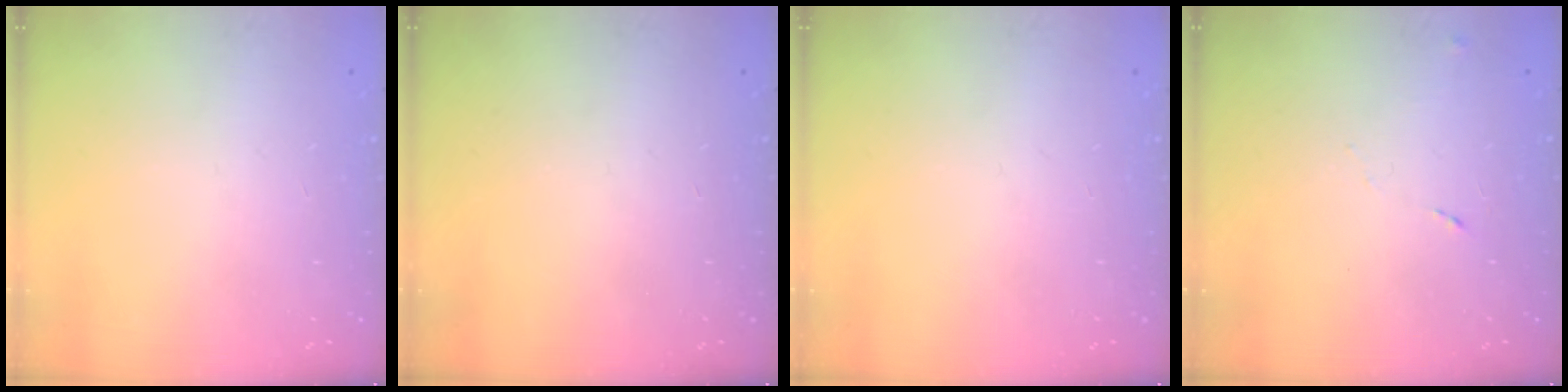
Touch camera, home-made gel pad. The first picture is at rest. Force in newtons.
{"total": 0.0}
{"total": 0.0}
{"total": 4.1, "press": 4.1, "slide": 0.7}